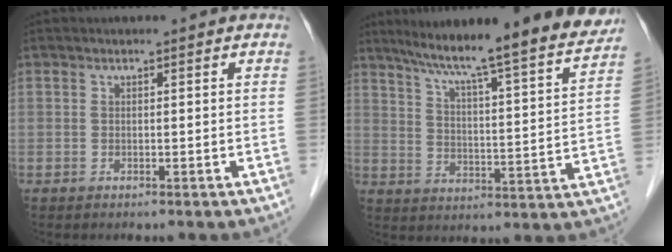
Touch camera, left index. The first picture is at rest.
{"total": 21.3, "force": [18.7, 0.3, 10.2], "torque": [-0.156, -0.034, 0.252]}